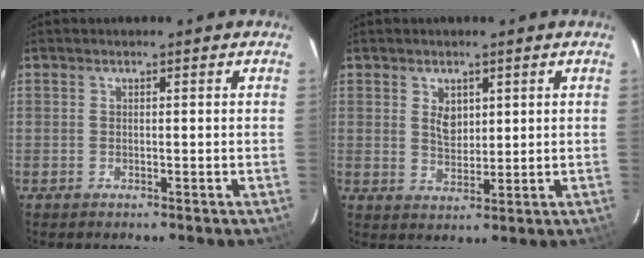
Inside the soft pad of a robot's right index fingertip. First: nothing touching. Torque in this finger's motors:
{"motor_torque": [0.00, 0.19, -0.01, 0.02]}